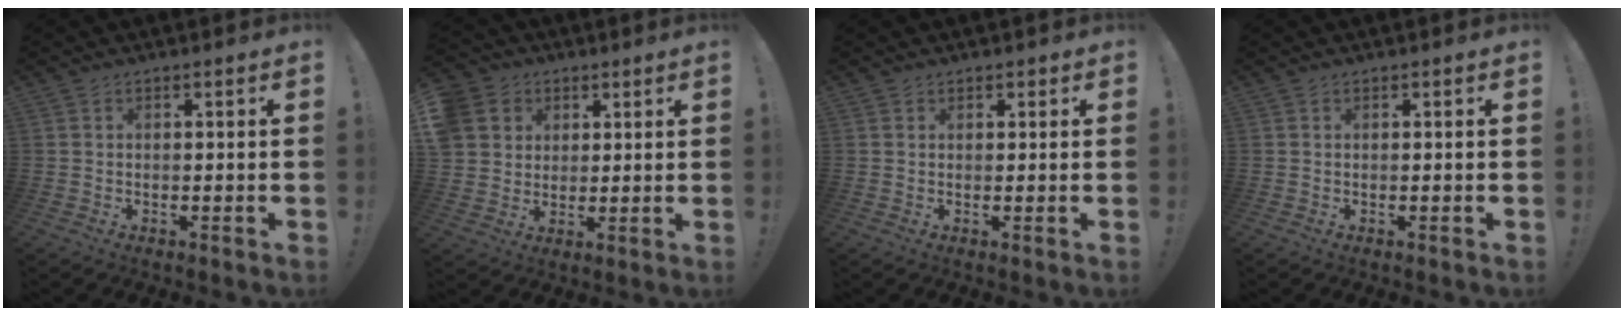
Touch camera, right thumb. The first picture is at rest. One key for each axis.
{"total": 9.5, "fx": 2.9, "fy": 8.6, "fz": 2.5, "tx": -0.043, "ty": -0.010, "tz": 0.064}
{"total": 0.6, "fx": 0.4, "fy": 0.4, "fz": 0.0, "tx": 0.003, "ty": 0.000, "tz": 0.008}
{"total": 0.0}